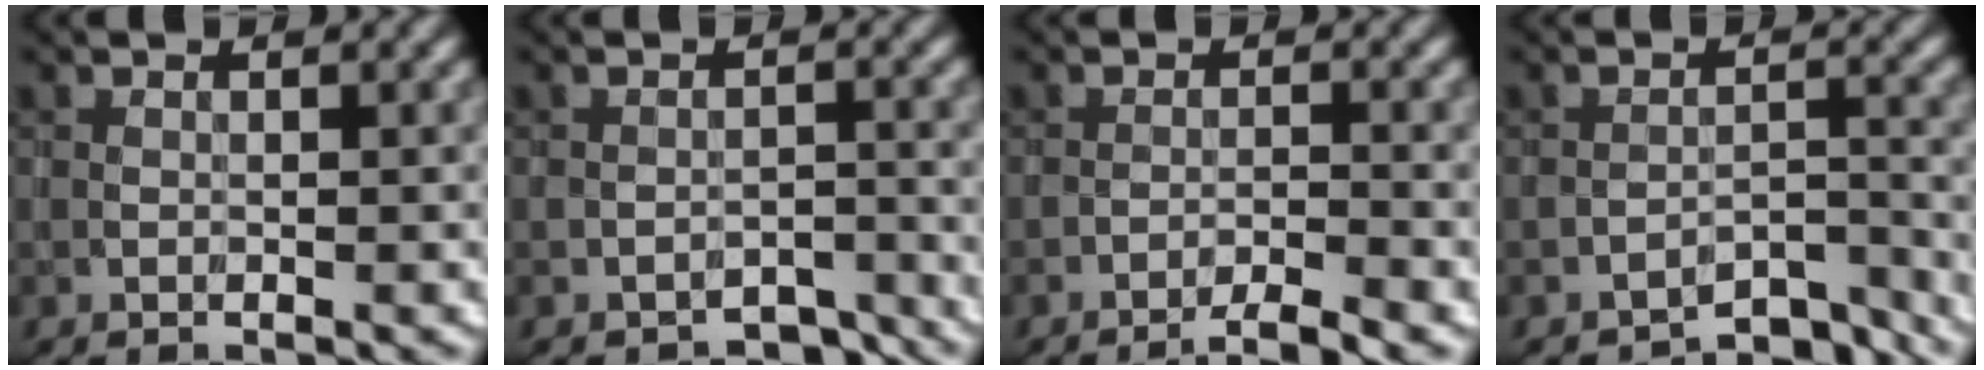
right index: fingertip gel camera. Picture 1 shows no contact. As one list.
[{"total": 2.4, "force": [-2.4, 0.5, 0.0], "torque": [0.012, 0.010, -0.033]}, {"total": 3.1, "force": [-2.6, 0.2, 1.7], "torque": [-0.023, 0.011, -0.047]}, {"total": 4.6, "force": [-4.5, 0.5, 0.6], "torque": [0.000, 0.007, -0.061]}]